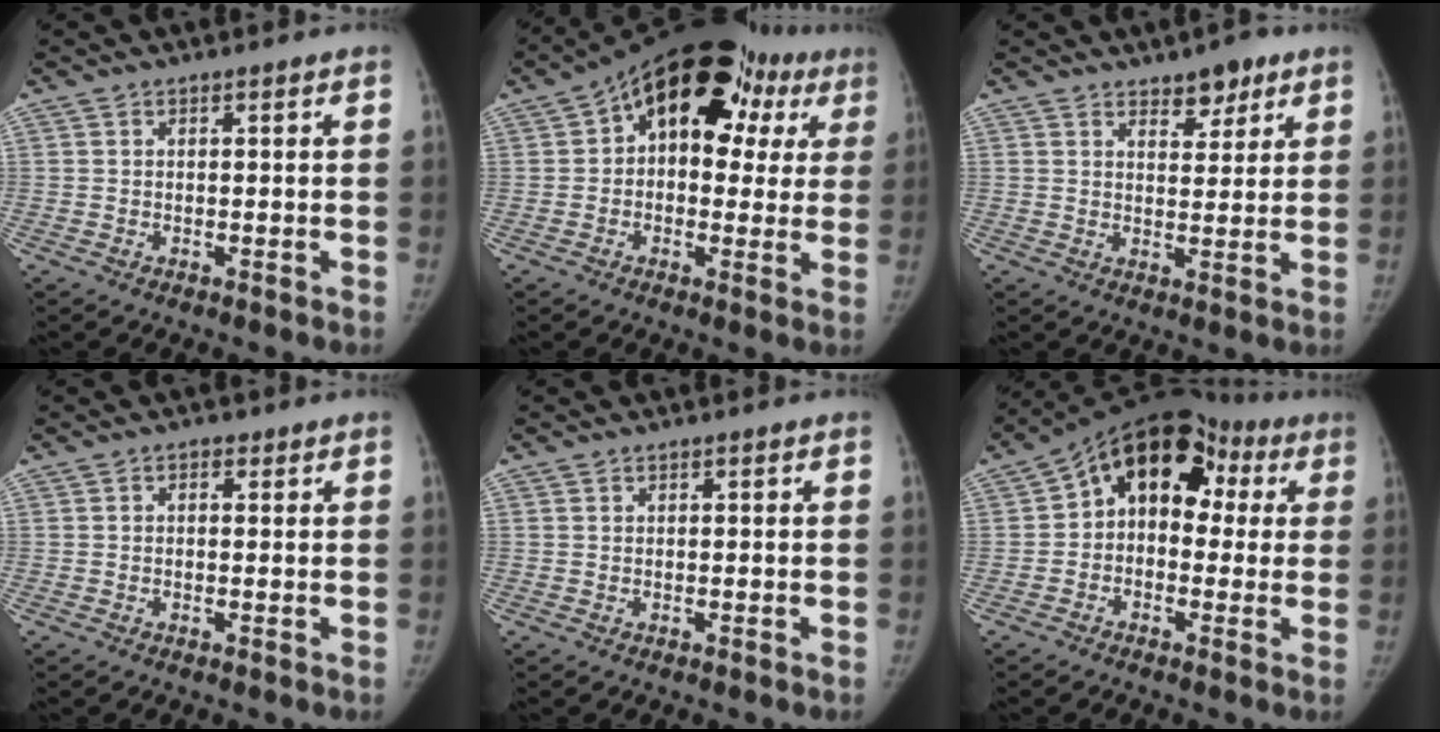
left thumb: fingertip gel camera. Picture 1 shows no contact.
{"total": 19.3, "force": [6.8, 12.2, 13.4], "torque": [-0.135, 0.039, 0.087]}
{"total": 5.2, "force": [3.5, 2.6, 2.8], "torque": [-0.012, -0.023, 0.053]}
{"total": 1.3, "force": [0.5, 1.0, 0.6], "torque": [0.000, 0.002, 0.002]}
{"total": 0.0}
{"total": 14.2, "force": [2.7, 10.1, 9.6], "torque": [-0.088, 0.047, 0.026]}